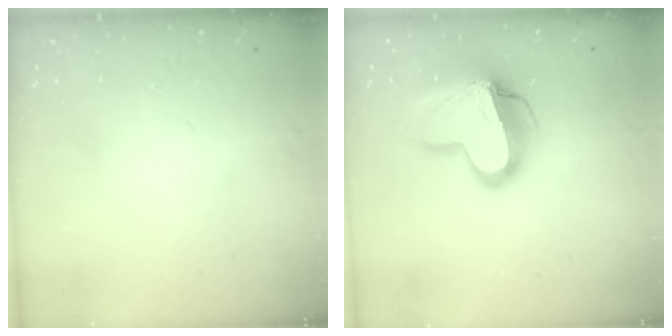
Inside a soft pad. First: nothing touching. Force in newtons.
{"total": 17.7, "press": 17.6, "slide": 1.5}